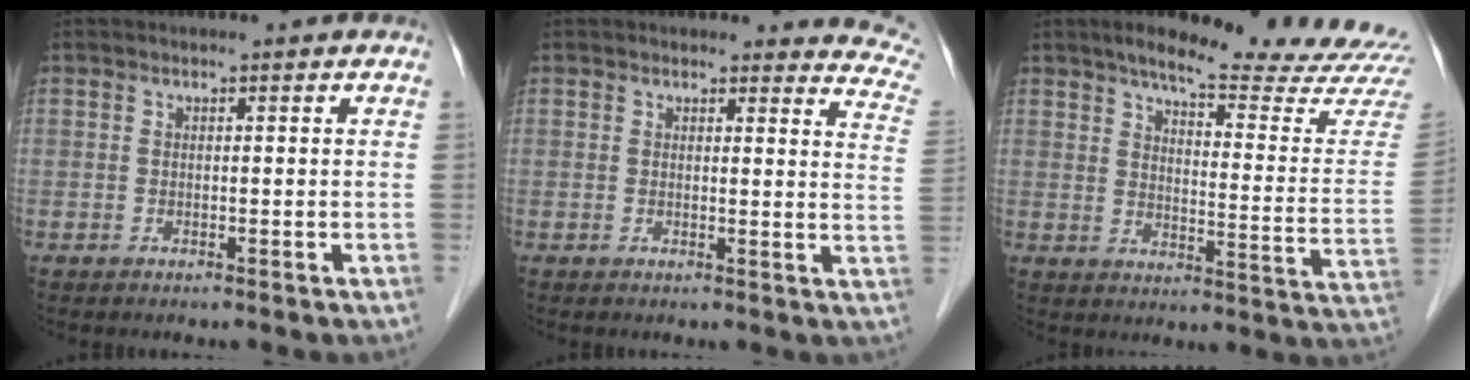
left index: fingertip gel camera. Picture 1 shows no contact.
{"total": 9.7, "force": [9.4, 1.8, 0.8], "torque": [0.035, -0.069, 0.054]}
{"total": 20.9, "force": [19.0, 0.4, 8.5], "torque": [-0.115, -0.084, 0.228]}